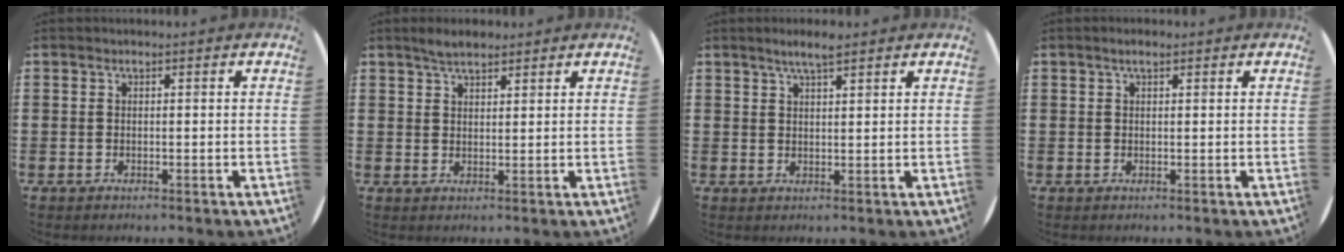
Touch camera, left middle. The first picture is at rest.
{"total": 3.0, "force": [2.6, 0.9, 1.2], "torque": [-0.018, 0.003, 0.045]}
{"total": 3.4, "force": [2.6, 0.5, 2.1], "torque": [-0.036, 0.002, 0.044]}
{"total": 1.3, "force": [0.9, 0.5, 0.9], "torque": [-0.010, 0.002, 0.012]}